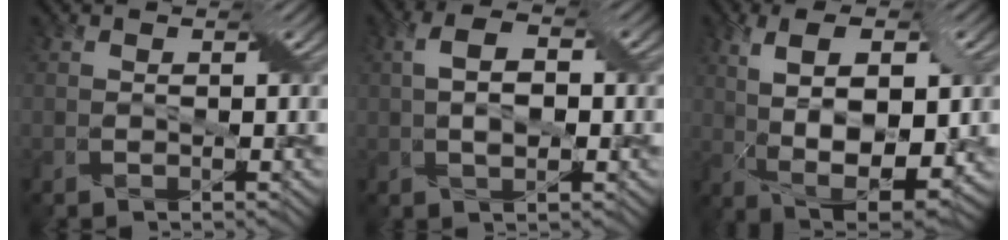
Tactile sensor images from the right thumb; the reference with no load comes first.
{"total": 4.6, "force": [0.1, 2.4, 4.0], "torque": [-0.083, 0.006, 0.001]}
{"total": 11.7, "force": [1.2, 5.4, 10.3], "torque": [-0.183, 0.000, 0.022]}